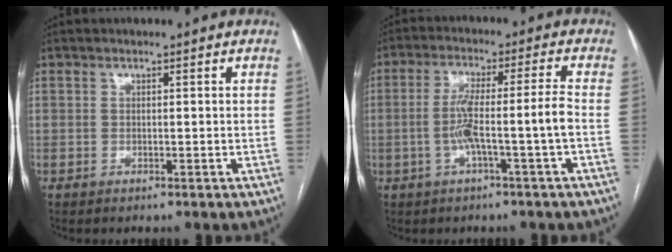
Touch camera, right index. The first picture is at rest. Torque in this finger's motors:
{"motor_torque": [1.13, -0.17, 0.62, 0.13]}